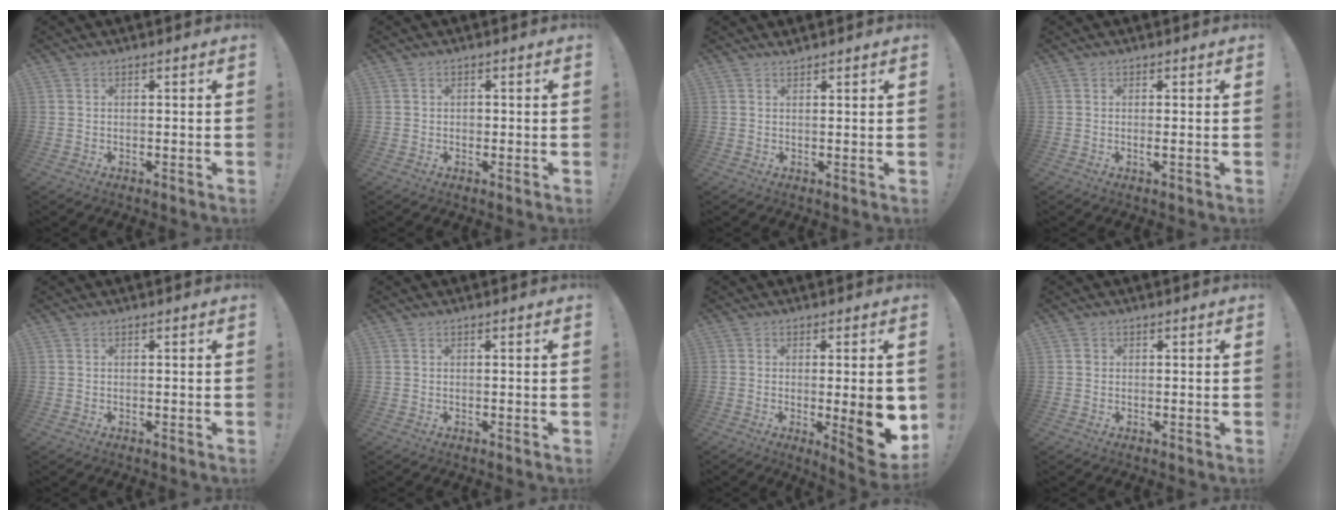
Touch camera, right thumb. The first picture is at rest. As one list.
[{"total": 1.1, "force": [-0.4, 0.9, 0.4], "torque": [-0.002, 0.002, -0.009]}, {"total": 0.8, "force": [0.8, -0.1, 0.0], "torque": [0.002, -0.005, 0.016]}, {"total": 1.3, "force": [0.0, -0.3, 1.3], "torque": [-0.019, -0.006, -0.001]}, {"total": 0.0}, {"total": 0.0}, {"total": 13.0, "force": [-1.1, 3.1, 12.6], "torque": [-0.141, -0.014, -0.008]}, {"total": 0.8, "force": [0.0, 0.8, 0.3], "torque": [0.001, 0.000, 0.000]}]